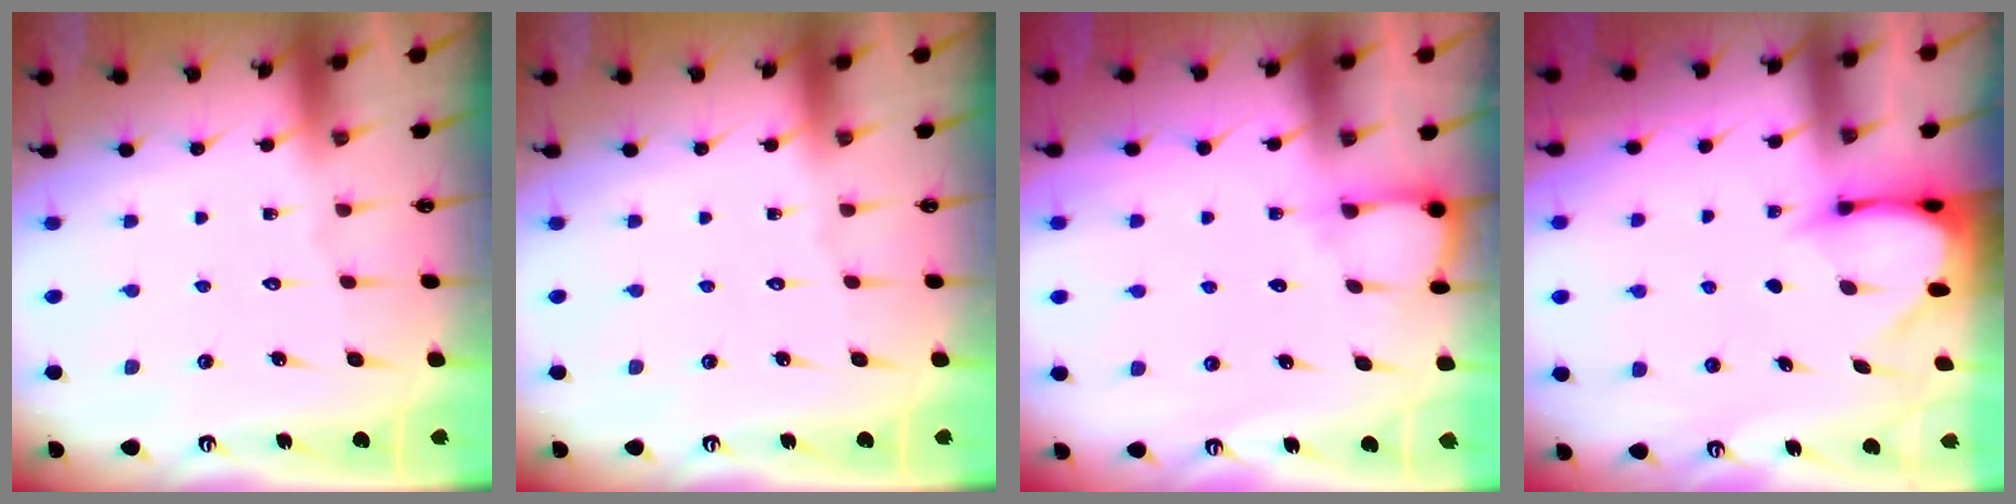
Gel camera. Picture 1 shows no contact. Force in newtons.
{"total": 0.0}
{"total": 5.1, "press": 5.0, "slide": 0.5}
{"total": 3.3, "press": 3.3, "slide": 0.3}